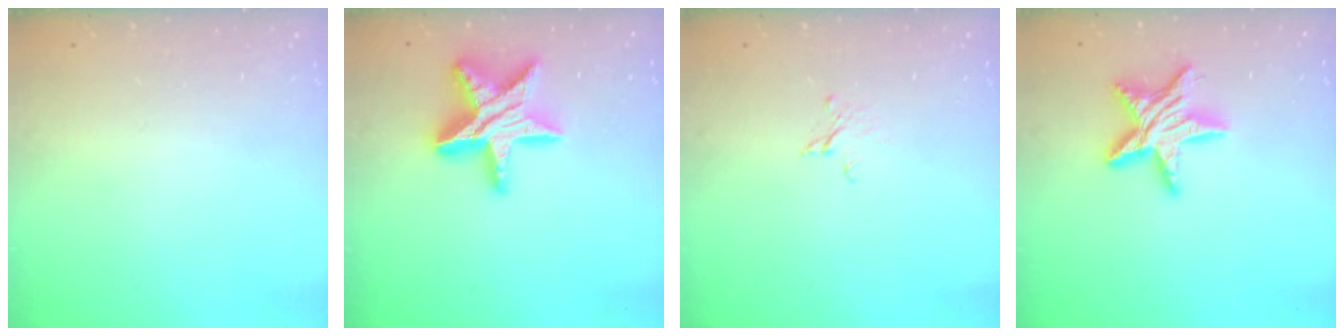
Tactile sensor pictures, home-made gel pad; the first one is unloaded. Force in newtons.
{"total": 19.2, "press": 19.1, "slide": 1.6}
{"total": 2.0, "press": 2.0, "slide": 0.1}
{"total": 13.6, "press": 13.6, "slide": 0.8}